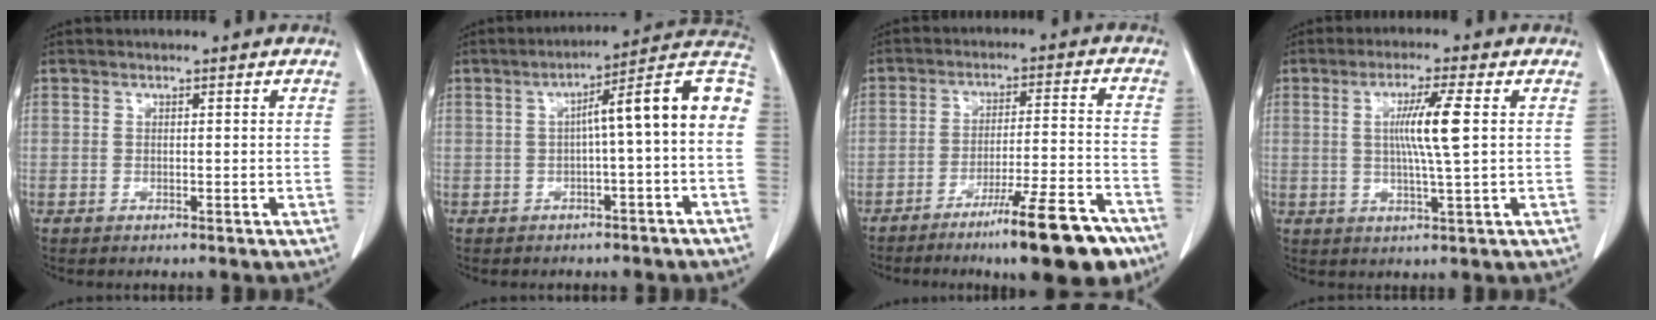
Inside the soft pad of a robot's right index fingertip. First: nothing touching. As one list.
[{"total": 11.7, "force": [0.2, 0.5, 11.7], "torque": [-0.160, 0.045, -0.003]}, {"total": 14.4, "force": [-10.2, 1.2, 10.1], "torque": [-0.131, 0.002, -0.156]}, {"total": 6.8, "force": [1.0, -0.7, 6.7], "torque": [-0.123, -0.003, 0.019]}]